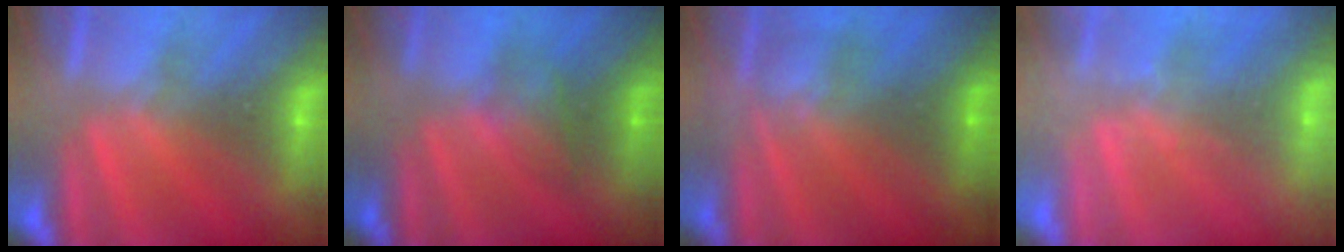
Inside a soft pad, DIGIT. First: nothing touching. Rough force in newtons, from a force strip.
{"total": 2.2}
{"total": 2.7}
{"total": 2.3}